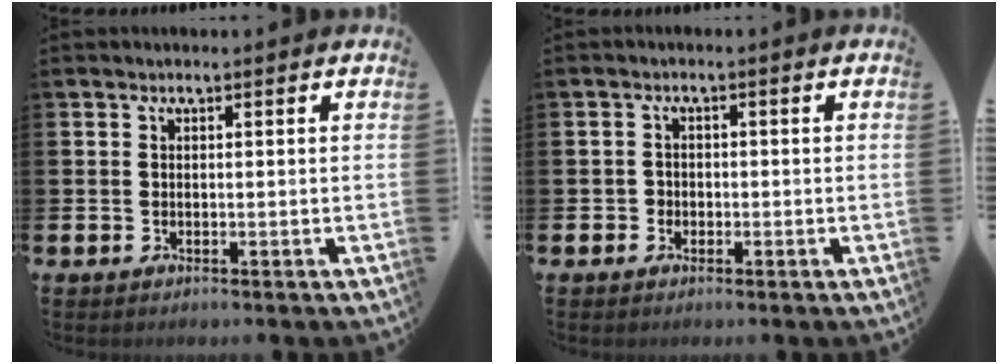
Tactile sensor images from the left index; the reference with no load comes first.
{"total": 1.4, "force": [-0.6, 1.3, 0.2], "torque": [-0.007, 0.004, -0.016]}